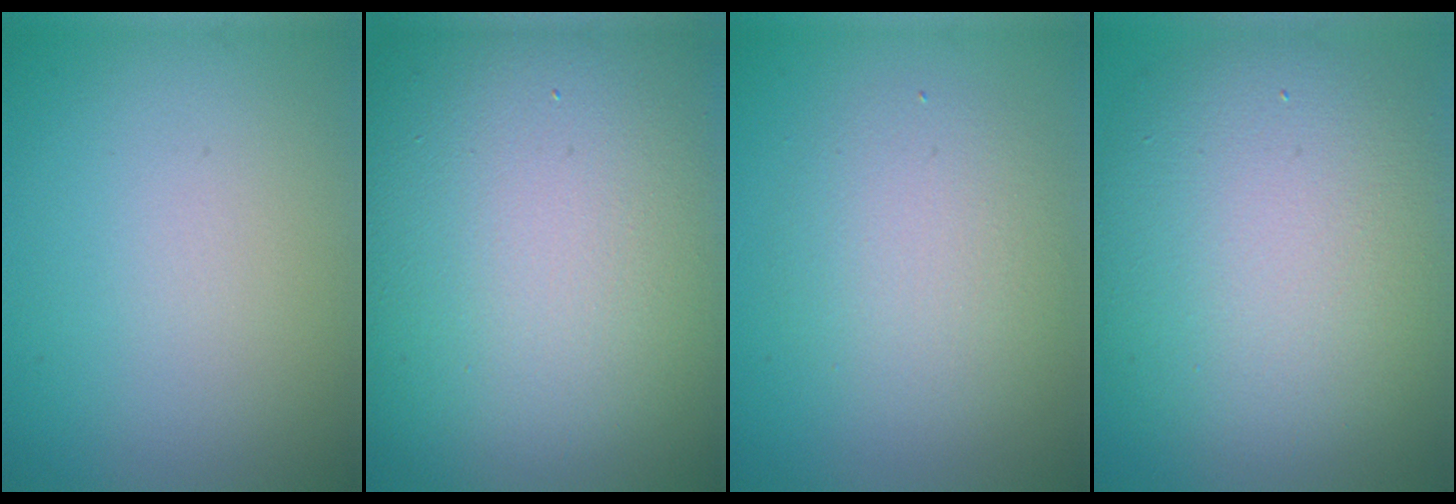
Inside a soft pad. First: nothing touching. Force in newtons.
{"total": 21.9, "press": 21.9, "slide": 1.2}
{"total": 3.6, "press": 3.6, "slide": 0.1}
{"total": 12.3, "press": 12.3, "slide": 0.9}